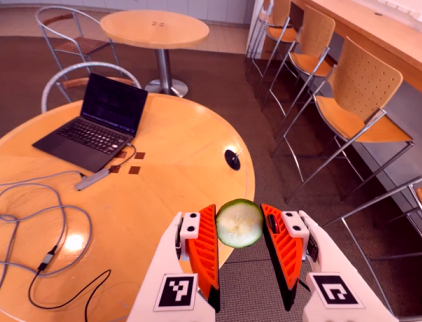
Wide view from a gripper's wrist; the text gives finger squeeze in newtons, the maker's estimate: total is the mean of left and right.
{"total": 10.2, "left": 10.5, "right": 9.8}